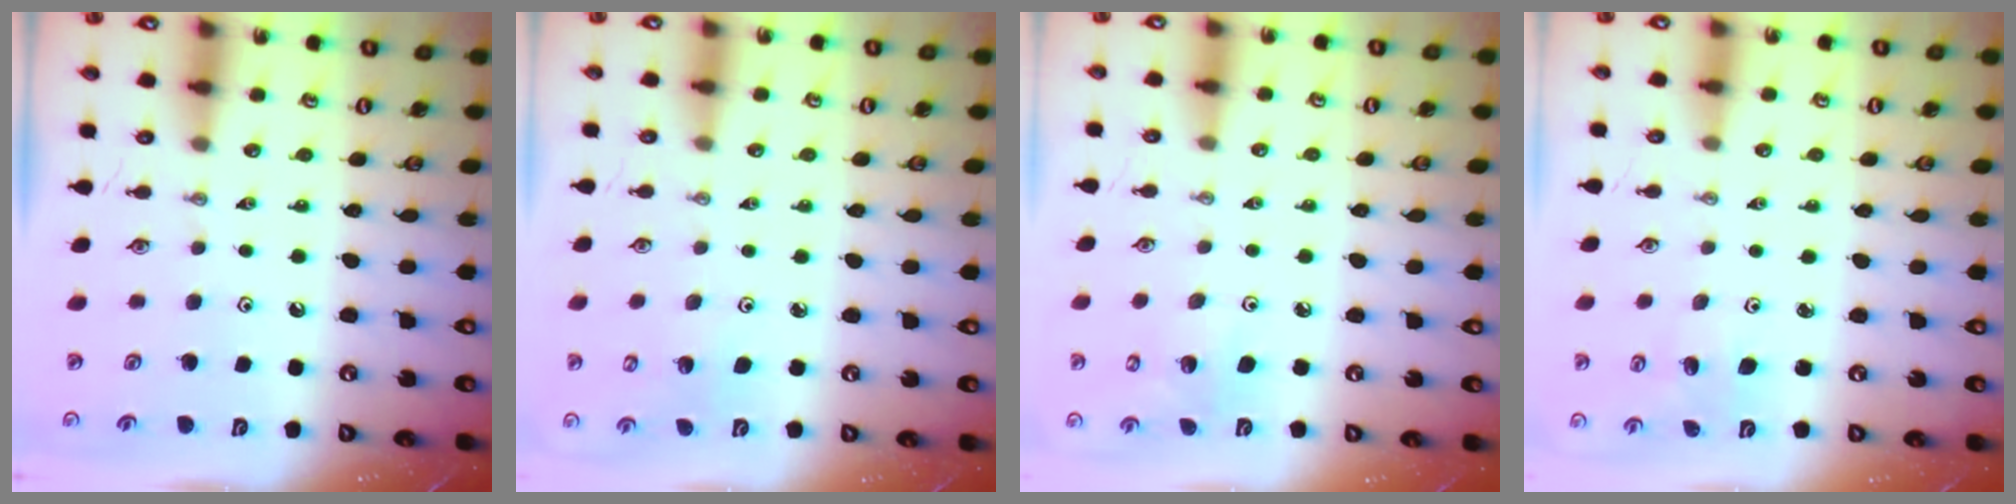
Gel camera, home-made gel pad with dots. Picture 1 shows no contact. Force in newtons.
{"total": 2.8, "press": 2.7, "slide": 1.0}
{"total": 4.0, "press": 4.0, "slide": 0.4}
{"total": 2.0, "press": 2.0, "slide": 0.1}